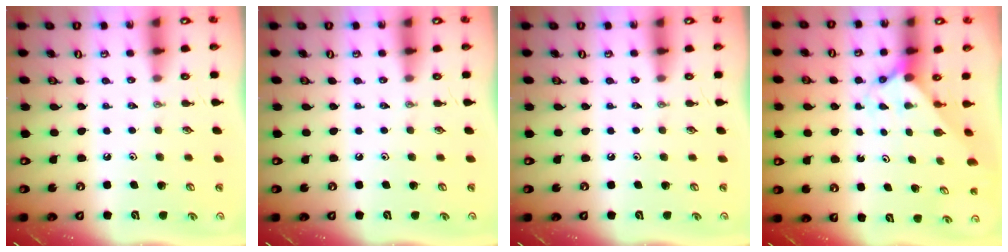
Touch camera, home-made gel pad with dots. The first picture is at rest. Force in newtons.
{"total": 0.0}
{"total": 0.0}
{"total": 1.8, "press": 1.8, "slide": 0.1}